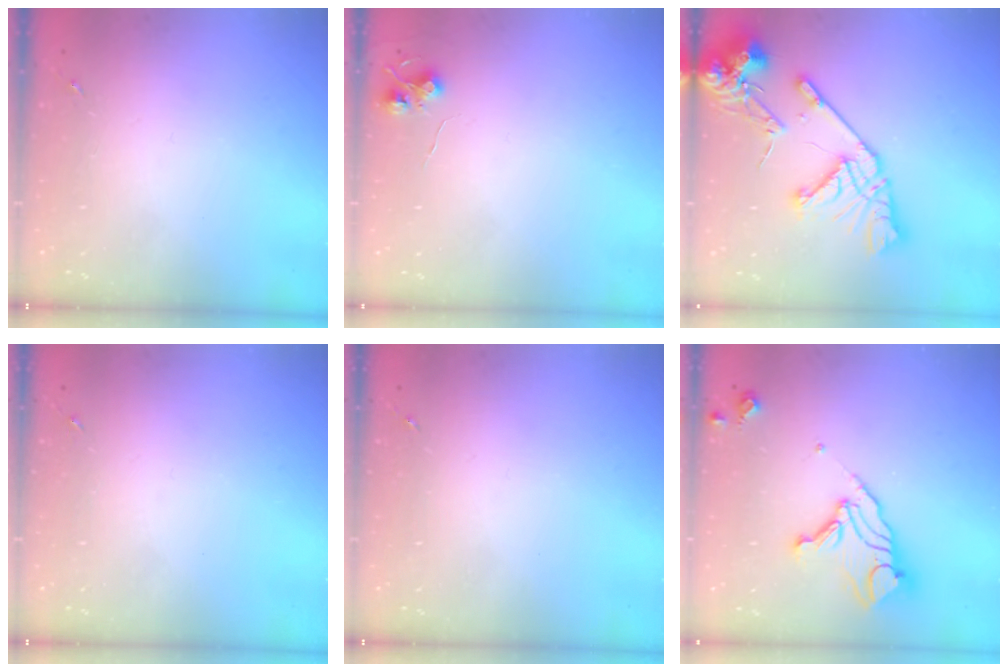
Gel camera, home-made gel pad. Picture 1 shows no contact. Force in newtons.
{"total": 5.5, "press": 5.5, "slide": 0.5}
{"total": 20.9, "press": 20.7, "slide": 2.5}
{"total": 0.0}
{"total": 0.0}
{"total": 14.3, "press": 14.3, "slide": 1.0}